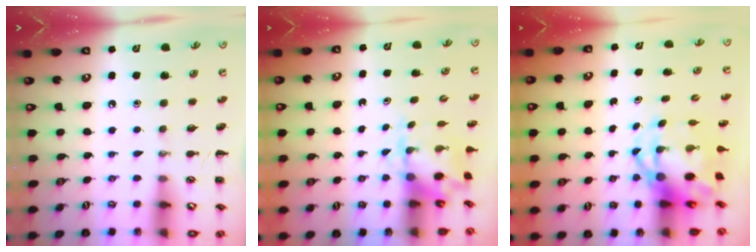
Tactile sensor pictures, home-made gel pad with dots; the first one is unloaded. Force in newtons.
{"total": 3.4, "press": 3.4, "slide": 0.5}
{"total": 5.8, "press": 5.6, "slide": 1.7}